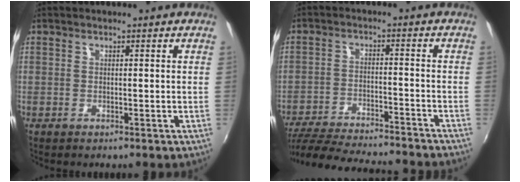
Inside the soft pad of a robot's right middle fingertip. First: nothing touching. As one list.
[{"total": 21.8, "force": [-19.4, 3.2, 9.4], "torque": [-0.185, -0.032, -0.286]}]